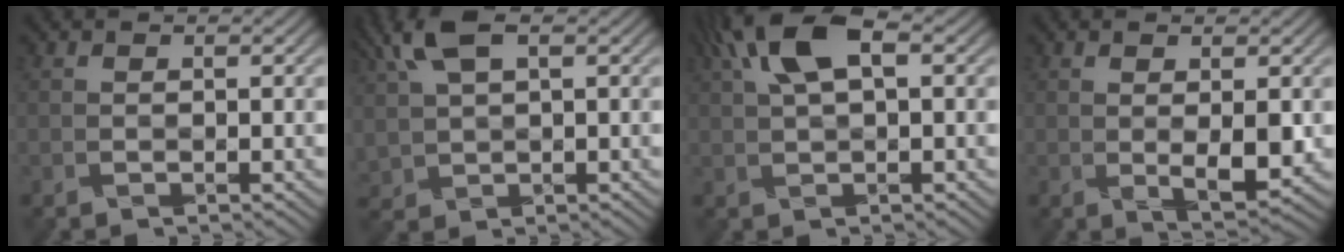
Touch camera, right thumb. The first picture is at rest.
{"total": 7.5, "force": [3.6, 3.6, 5.6], "torque": [-0.143, 0.017, 0.073]}
{"total": 7.9, "force": [3.0, 3.0, 6.6], "torque": [-0.130, 0.022, 0.050]}
{"total": 3.6, "force": [0.3, 0.8, 3.5], "torque": [-0.066, -0.006, 0.015]}